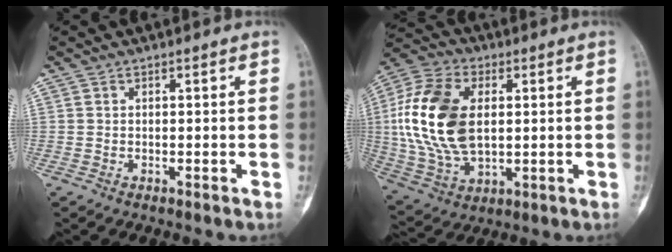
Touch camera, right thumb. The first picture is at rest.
{"total": 19.7, "force": [2.2, 11.9, 15.5], "torque": [-0.316, -0.003, 0.043]}